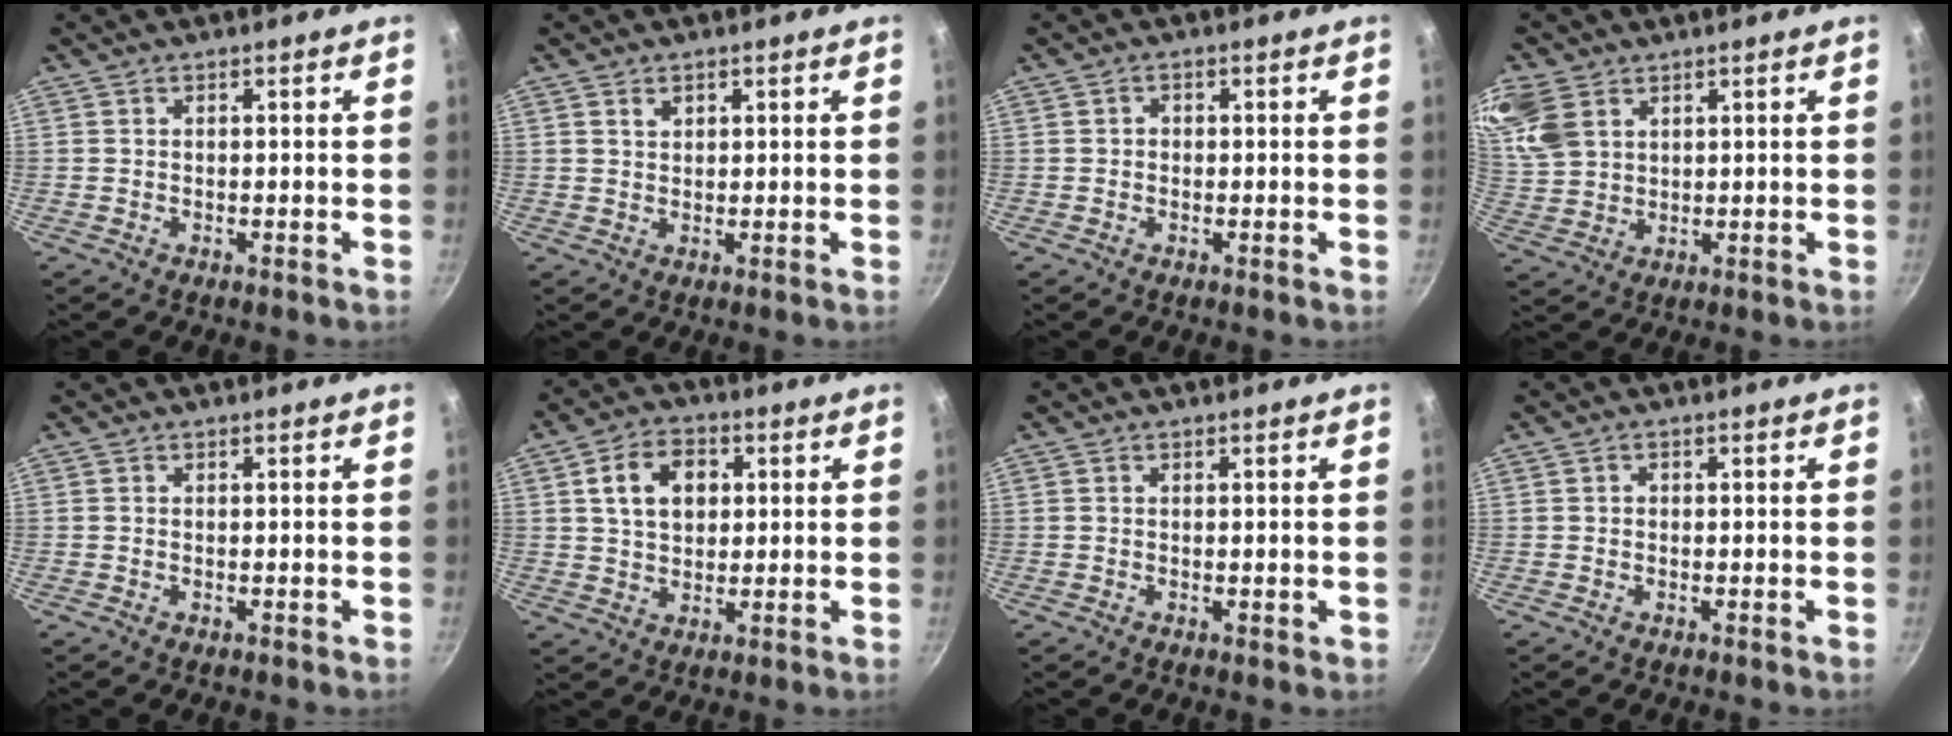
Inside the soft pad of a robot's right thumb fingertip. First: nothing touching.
{"total": 2.1, "force": [1.0, 1.5, 1.0], "torque": [-0.008, 0.000, 0.018]}
{"total": 1.3, "force": [0.0, 1.2, 0.6], "torque": [-0.008, 0.003, -0.002]}
{"total": 11.0, "force": [5.2, 7.7, 5.8], "torque": [-0.118, -0.006, 0.113]}
{"total": 0.0}
{"total": 9.7, "force": [2.5, 7.0, 6.3], "torque": [-0.085, 0.007, 0.038]}
{"total": 0.7, "force": [0.0, 0.3, 0.7], "torque": [-0.008, 0.000, -0.001]}
{"total": 1.1, "force": [0.0, 0.9, 0.5], "torque": [-0.007, 0.004, 0.000]}